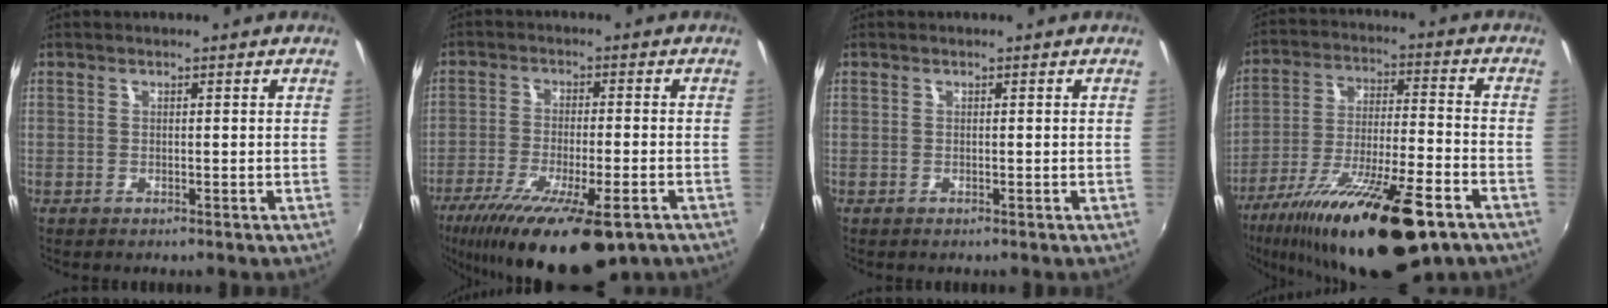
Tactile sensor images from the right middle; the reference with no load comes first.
{"total": 19.9, "force": [-13.1, 5.3, 14.0], "torque": [-0.263, -0.069, -0.205]}
{"total": 0.0}
{"total": 24.2, "force": [-16.0, 5.6, 17.3], "torque": [-0.312, -0.045, -0.257]}